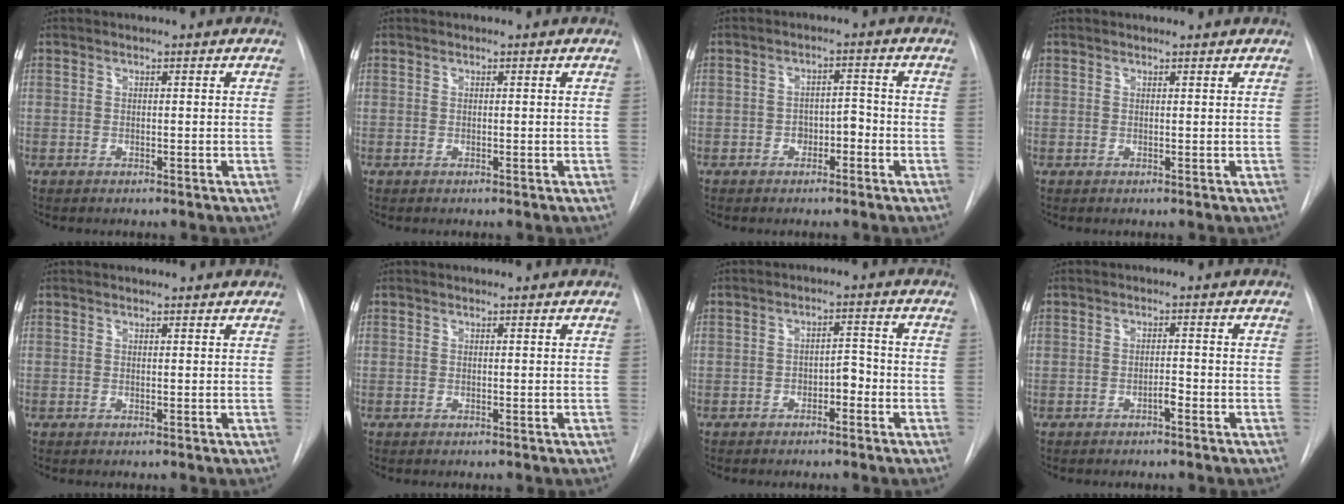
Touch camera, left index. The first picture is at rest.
{"total": 0.0}
{"total": 3.0, "force": [-1.9, 1.7, 1.6], "torque": [-0.019, 0.007, -0.027]}
{"total": 1.8, "force": [1.8, 0.3, 0.2], "torque": [-0.008, 0.010, 0.017]}
{"total": 2.8, "force": [2.8, 0.5, 0.4], "torque": [-0.009, 0.009, 0.026]}
{"total": 1.0, "force": [1.0, 0.1, 0.1], "torque": [-0.008, 0.008, 0.009]}
{"total": 3.0, "force": [-2.0, 1.3, 1.8], "torque": [-0.025, 0.006, -0.033]}
{"total": 1.4, "force": [-1.2, 0.1, 0.7], "torque": [-0.013, -0.004, -0.022]}